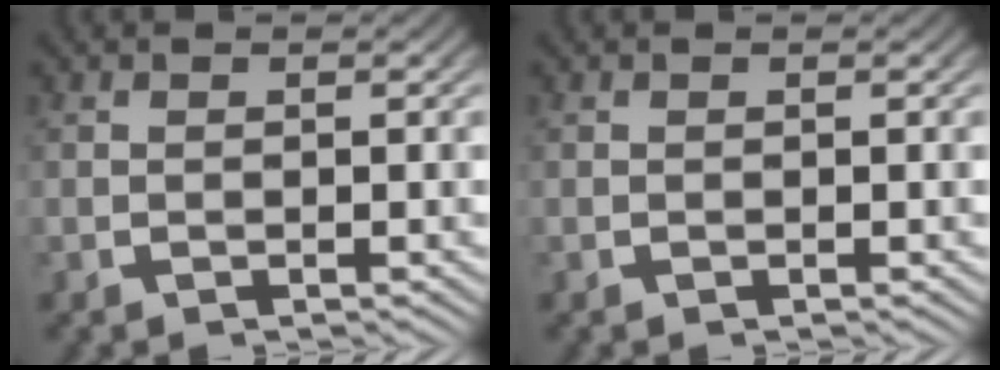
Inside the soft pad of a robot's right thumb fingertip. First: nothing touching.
{"total": 0.0}